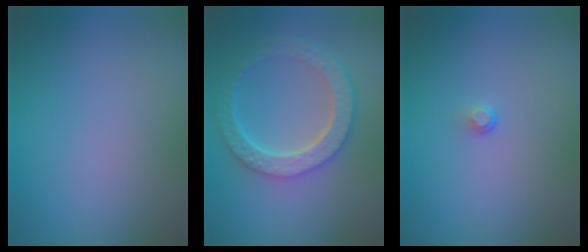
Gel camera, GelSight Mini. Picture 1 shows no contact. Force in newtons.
{"total": 6.0, "press": 4.5, "slide": 3.9}
{"total": 0.5, "press": 0.3, "slide": 0.5}